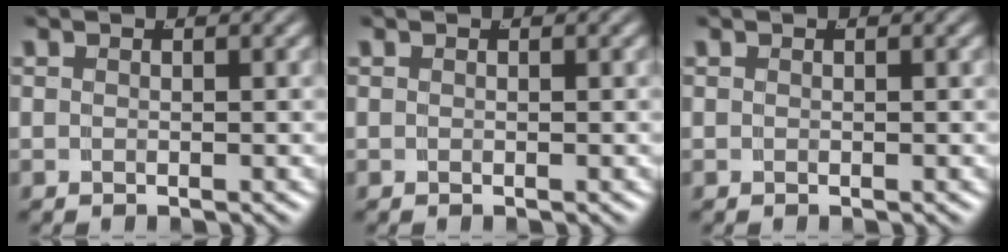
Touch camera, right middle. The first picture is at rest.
{"total": 0.0}
{"total": 0.0}